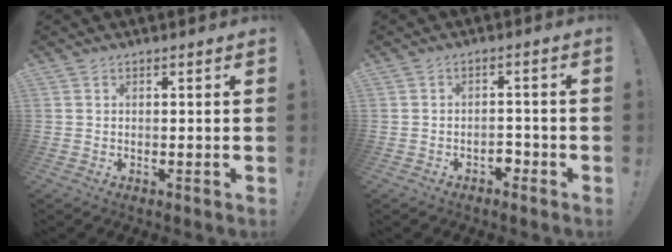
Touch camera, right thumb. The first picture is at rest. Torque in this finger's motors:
{"motor_torque": [0.38, -0.25, 0.37, -0.29, 0.01]}